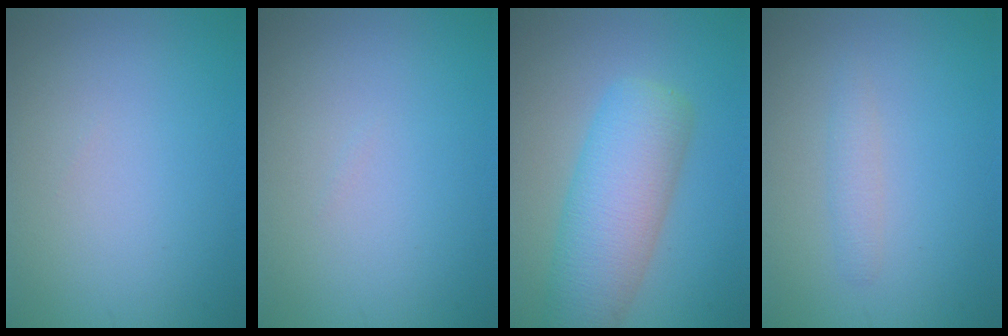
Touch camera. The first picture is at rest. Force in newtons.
{"total": 0.0}
{"total": 7.5, "press": 7.5, "slide": 0.2}
{"total": 1.3, "press": 1.3, "slide": 0.1}